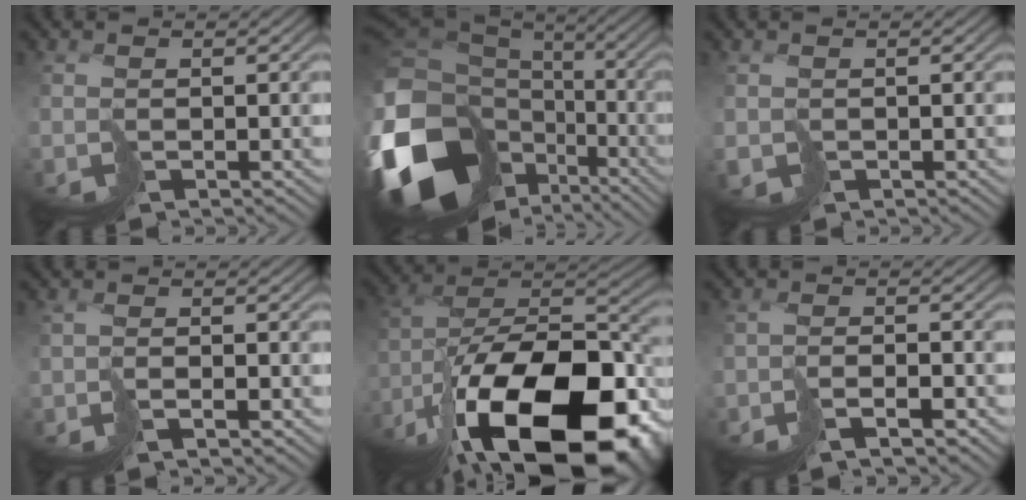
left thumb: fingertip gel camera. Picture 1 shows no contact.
{"total": 20.3, "force": [-7.0, 14.4, 12.4], "torque": [-0.320, -0.039, -0.098]}
{"total": 1.1, "force": [-0.1, 0.9, 0.6], "torque": [-0.015, -0.004, -0.002]}
{"total": 1.3, "force": [-0.7, 0.1, 1.1], "torque": [-0.015, 0.002, -0.012]}
{"total": 20.9, "force": [-11.3, 9.2, 14.9], "torque": [-0.271, -0.036, -0.155]}
{"total": 3.0, "force": [-2.2, 0.4, 2.0], "torque": [-0.029, 0.005, -0.040]}